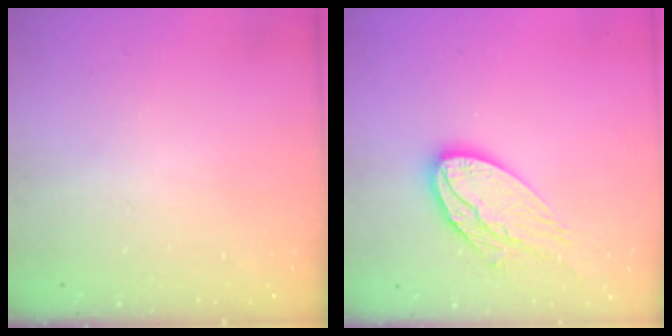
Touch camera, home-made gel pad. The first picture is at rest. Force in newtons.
{"total": 14.8, "press": 14.8, "slide": 1.0}